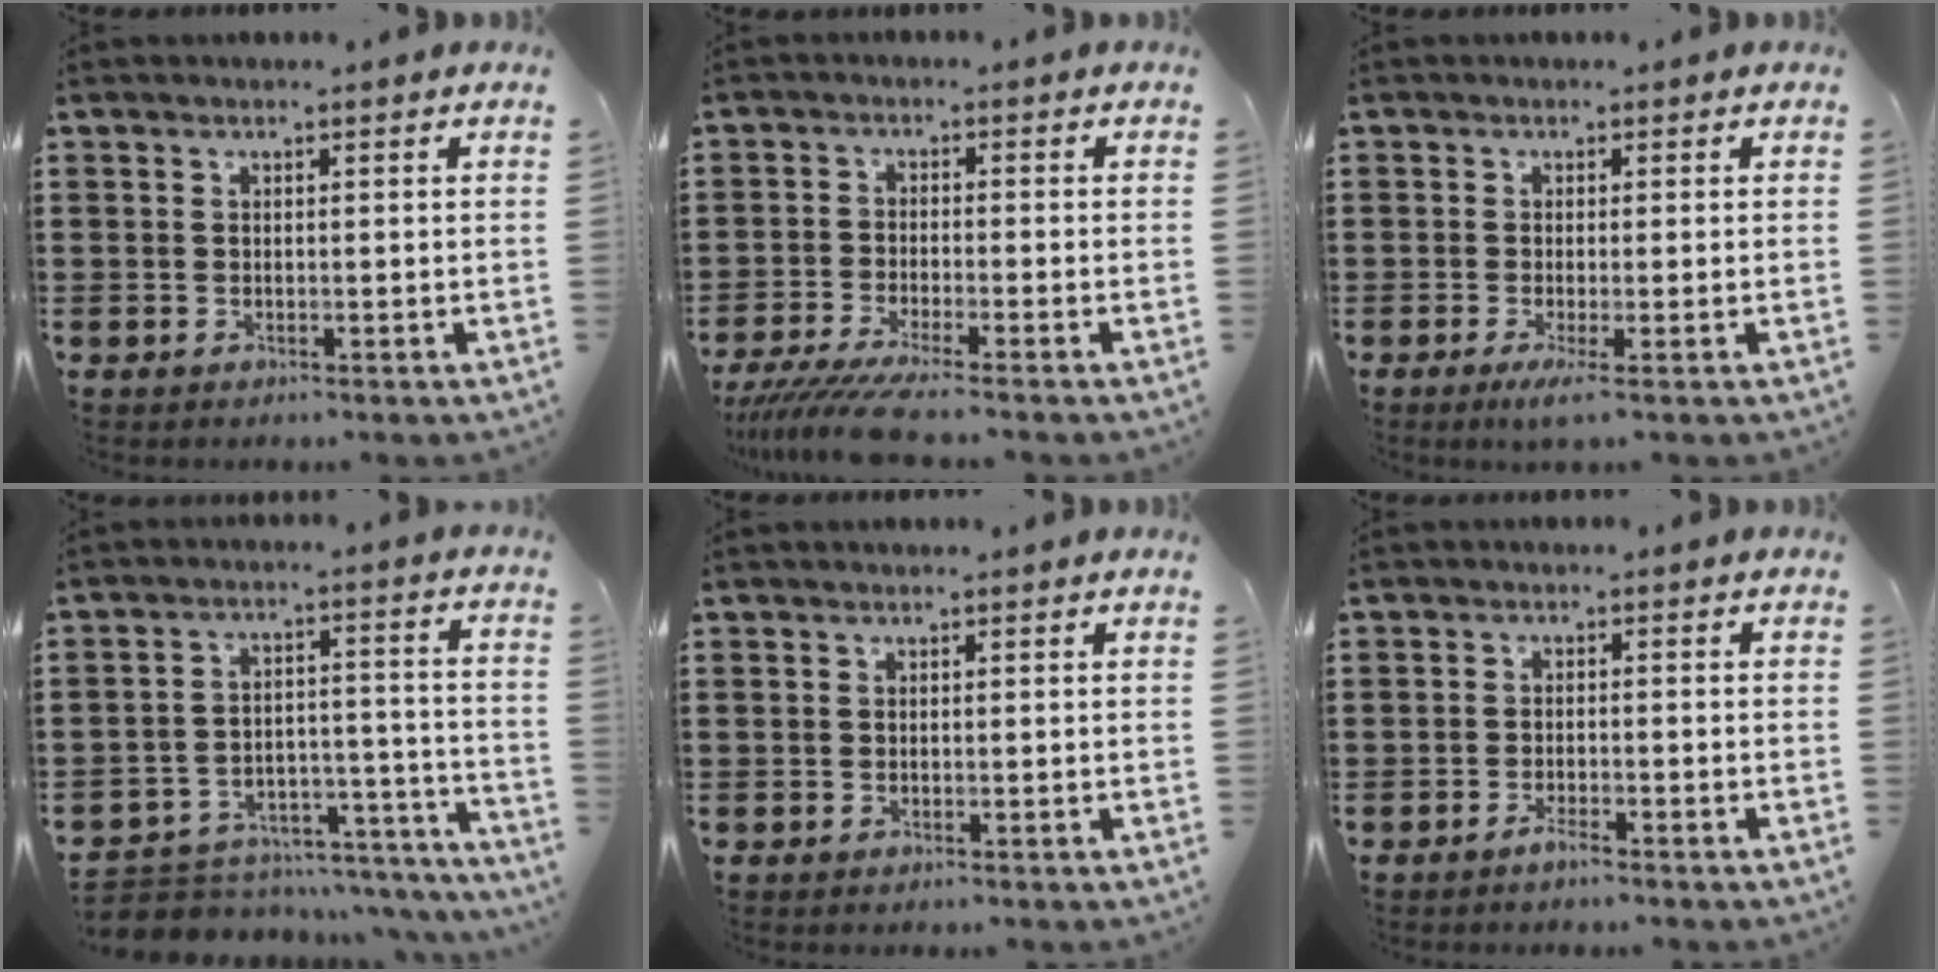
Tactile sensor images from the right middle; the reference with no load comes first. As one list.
[{"total": 5.1, "force": [-4.3, -0.2, 2.8], "torque": [-0.065, -0.023, -0.084]}, {"total": 1.8, "force": [-0.7, -0.2, 1.7], "torque": [-0.031, -0.007, -0.010]}, {"total": 4.3, "force": [-4.0, 1.5, 0.4], "torque": [-0.013, 0.008, -0.082]}, {"total": 0.0}, {"total": 1.6, "force": [-1.4, 0.3, 0.7], "torque": [-0.017, -0.004, -0.025]}]